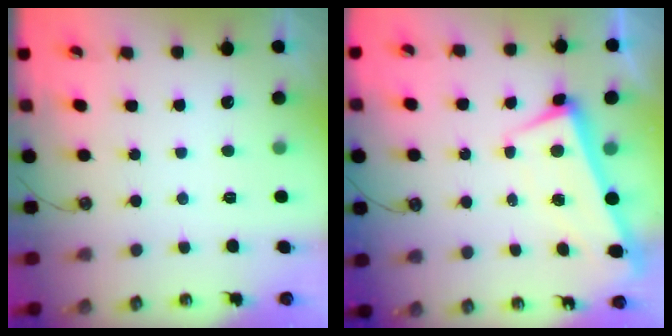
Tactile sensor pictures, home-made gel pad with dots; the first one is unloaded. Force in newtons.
{"total": 1.8, "press": 0.8, "slide": 1.6}